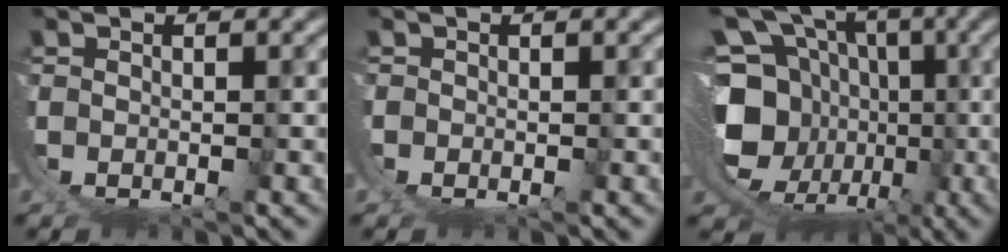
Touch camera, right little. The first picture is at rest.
{"total": 1.1, "force": [-0.2, 1.1, 0.1], "torque": [-0.008, -0.003, -0.005]}
{"total": 18.7, "force": [2.1, 15.8, 9.8], "torque": [-0.211, -0.042, 0.033]}